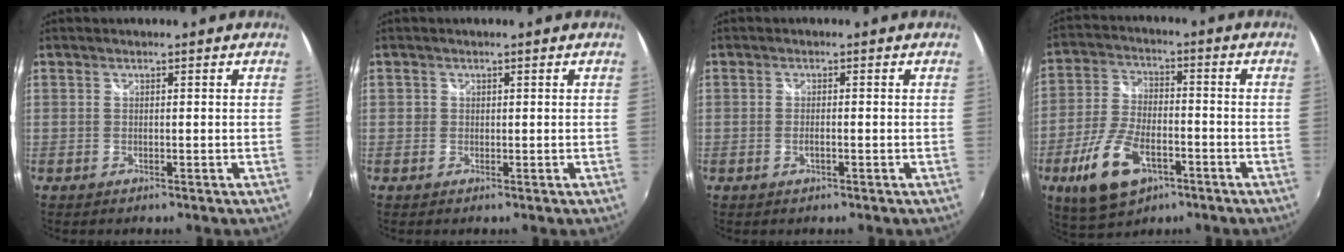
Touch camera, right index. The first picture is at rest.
{"total": 1.1, "force": [-0.1, 1.1, 0.2], "torque": [-0.003, -0.001, -0.005]}
{"total": 1.2, "force": [-0.5, 0.4, 1.1], "torque": [-0.023, -0.002, -0.008]}
{"total": 13.2, "force": [-6.2, 6.6, 9.6], "torque": [-0.211, -0.010, -0.107]}